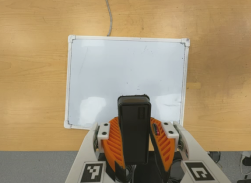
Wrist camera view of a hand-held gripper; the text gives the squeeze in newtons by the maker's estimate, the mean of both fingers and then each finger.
{"total": 5.4, "left": 5.0, "right": 5.9}